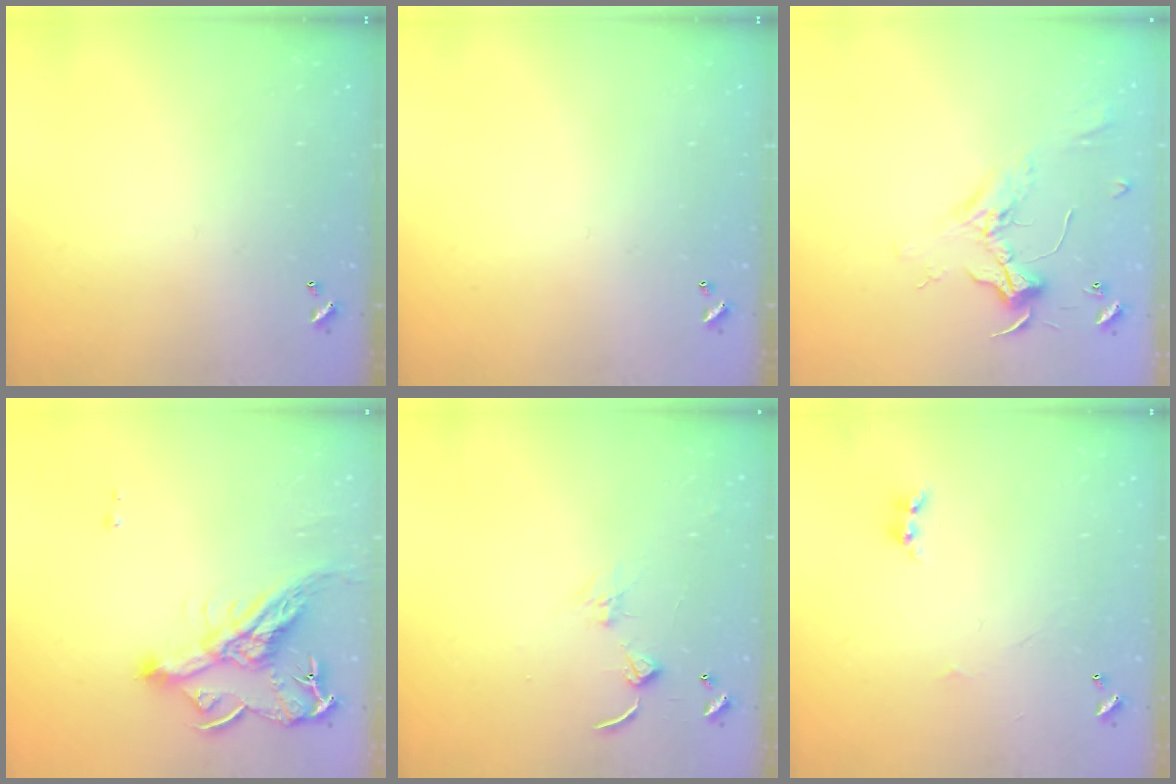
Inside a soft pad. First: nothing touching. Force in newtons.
{"total": 0.0}
{"total": 2.3, "press": 2.2, "slide": 0.7}
{"total": 12.8, "press": 12.8, "slide": 1.1}
{"total": 1.4, "press": 1.3, "slide": 0.3}
{"total": 2.1, "press": 2.0, "slide": 0.5}